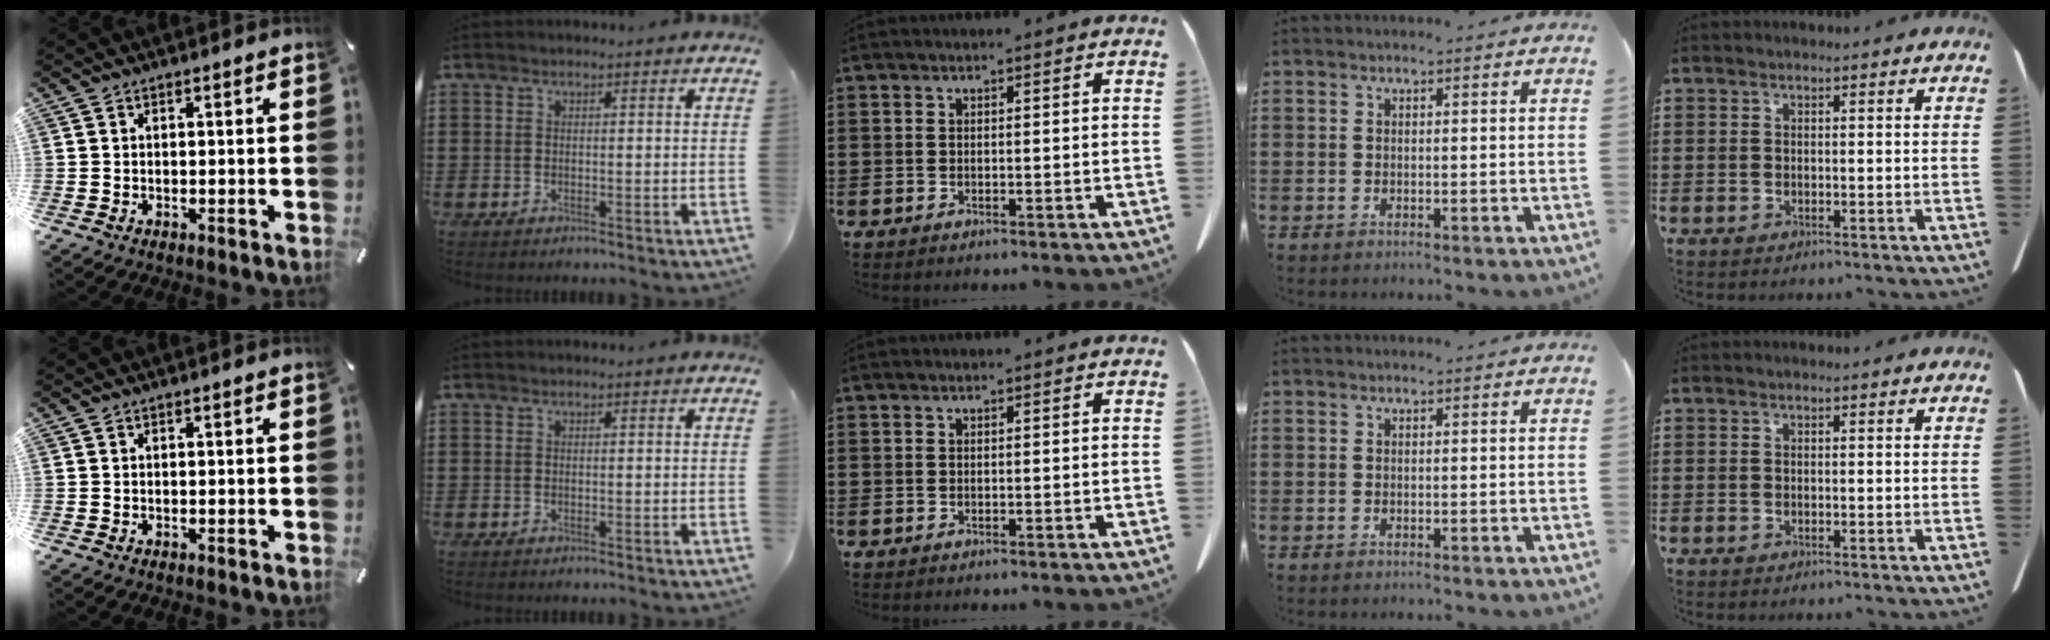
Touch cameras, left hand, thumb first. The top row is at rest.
{}